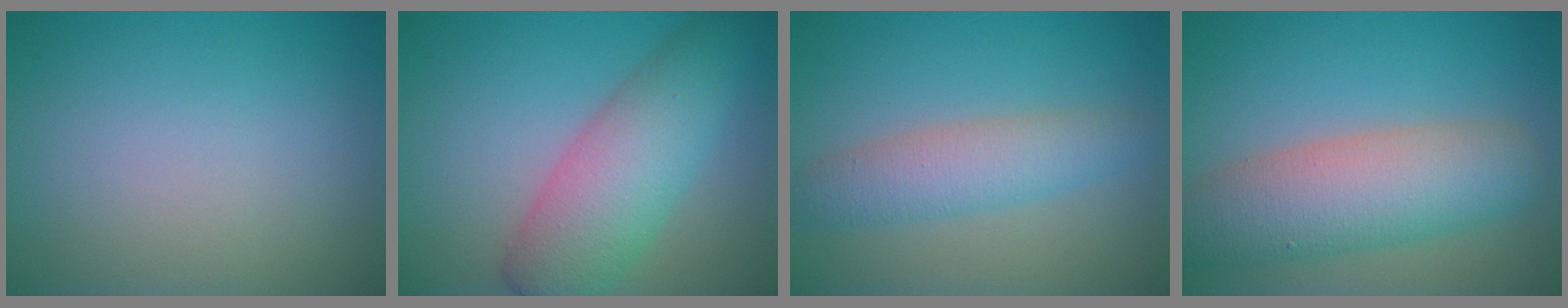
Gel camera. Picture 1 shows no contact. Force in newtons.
{"total": 7.3, "press": 7.3, "slide": 0.3}
{"total": 3.8, "press": 3.8, "slide": 0.0}
{"total": 7.8, "press": 7.8, "slide": 0.5}